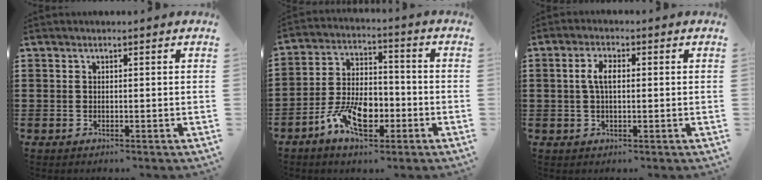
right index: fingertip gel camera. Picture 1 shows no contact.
{"total": 9.4, "force": [-4.2, 5.1, 6.8], "torque": [-0.142, 0.007, -0.076]}
{"total": 3.6, "force": [0.3, 1.5, 3.3], "torque": [-0.074, 0.002, 0.001]}